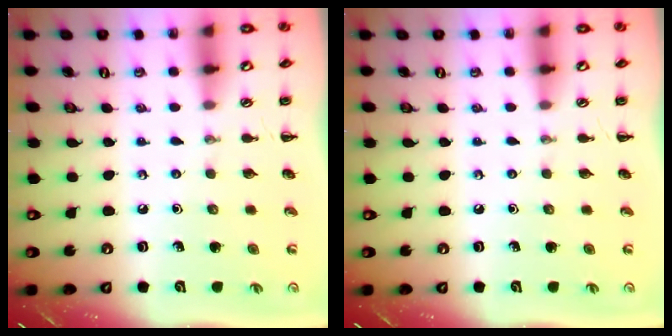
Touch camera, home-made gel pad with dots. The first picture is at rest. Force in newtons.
{"total": 0.0}